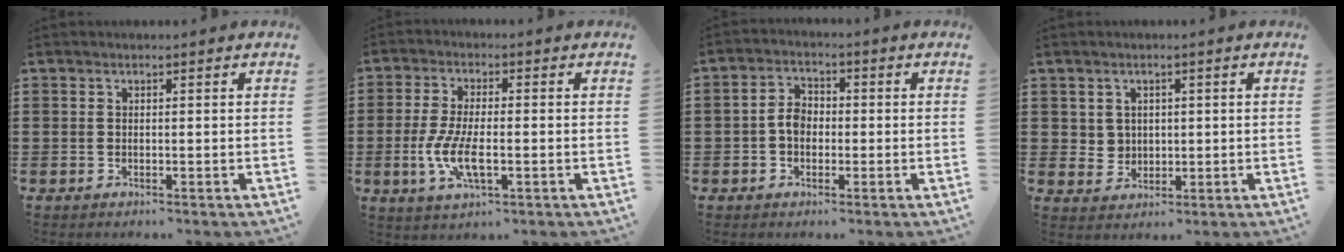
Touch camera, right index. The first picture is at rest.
{"total": 6.7, "force": [-1.6, 2.4, 6.1], "torque": [-0.136, -0.009, -0.035]}
{"total": 3.7, "force": [-0.7, 2.6, 2.5], "torque": [-0.057, 0.006, -0.016]}
{"total": 2.6, "force": [1.1, 2.3, 0.4], "torque": [-0.018, 0.012, 0.020]}